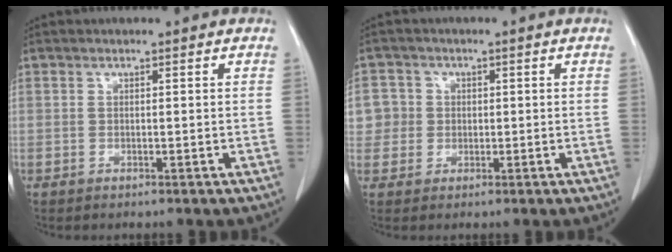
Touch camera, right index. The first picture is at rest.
{"total": 4.8, "force": [0.5, 4.7, 0.2], "torque": [0.005, 0.014, 0.010]}